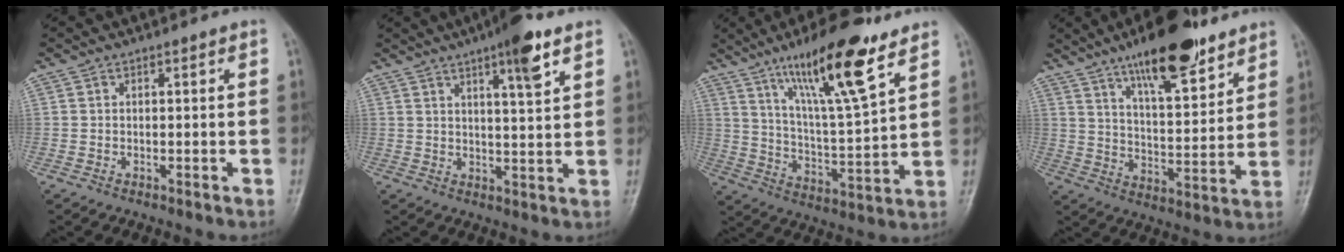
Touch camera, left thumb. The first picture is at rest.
{"total": 8.3, "force": [4.8, 1.4, 6.6], "torque": [-0.094, -0.022, 0.070]}
{"total": 17.9, "force": [11.0, 3.3, 13.7], "torque": [-0.218, -0.057, 0.194]}
{"total": 16.4, "force": [11.4, 5.0, 10.8], "torque": [-0.143, -0.062, 0.185]}